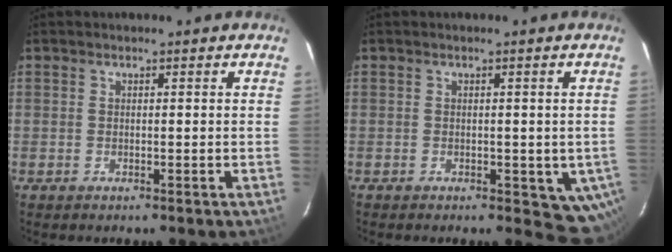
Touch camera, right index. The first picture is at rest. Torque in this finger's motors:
{"motor_torque": [0.95, -0.60, 0.42, 0.01]}